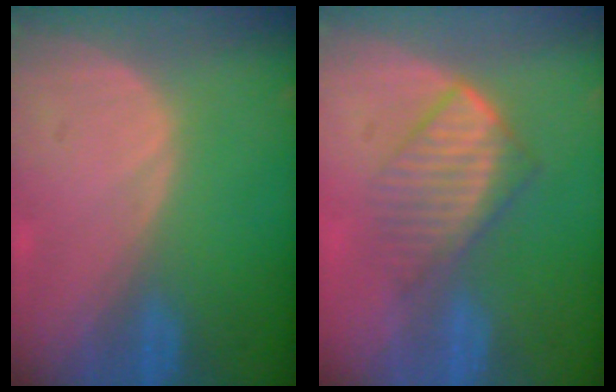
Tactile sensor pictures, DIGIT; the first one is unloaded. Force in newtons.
{"total": 6.8, "press": 6.0, "slide": 3.3}